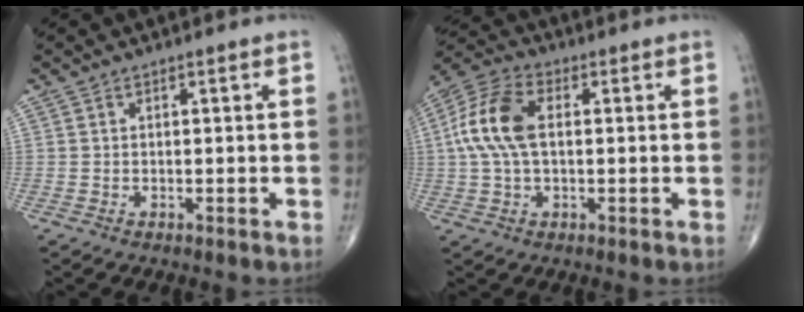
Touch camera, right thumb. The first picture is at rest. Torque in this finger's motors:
{"motor_torque": [0.85, 2.15, 1.10, 0.04, 0.16]}